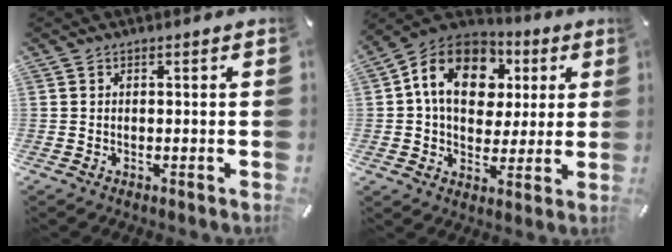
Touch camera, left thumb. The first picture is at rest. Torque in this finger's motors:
{"motor_torque": [1.29, 1.24, 2.08, -0.69, 0.30]}